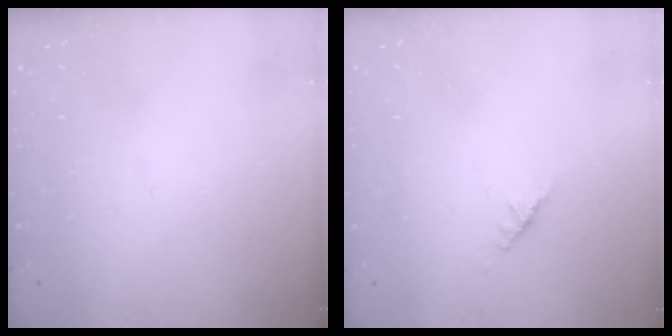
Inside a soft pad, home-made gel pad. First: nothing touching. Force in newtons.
{"total": 2.6, "press": 2.6, "slide": 0.5}